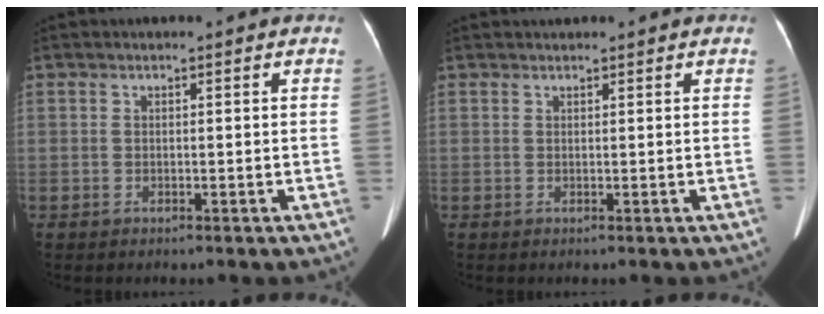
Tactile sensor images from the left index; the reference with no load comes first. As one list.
[{"total": 1.3, "force": [1.2, 0.2, 0.4], "torque": [-0.008, 0.020, 0.022]}]